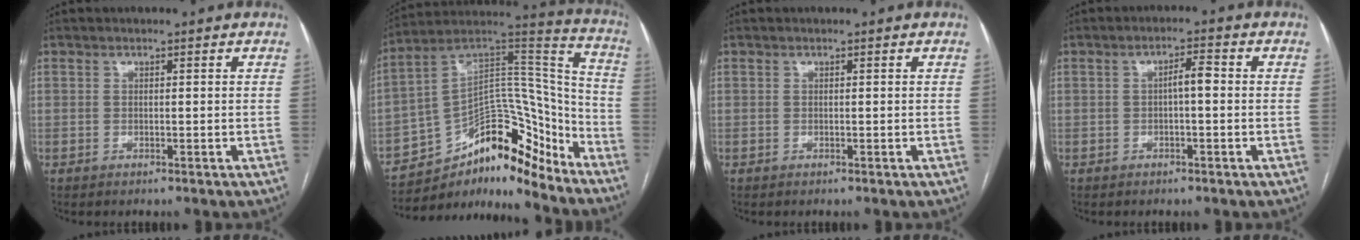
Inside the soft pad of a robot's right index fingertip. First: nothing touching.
{"total": 18.7, "force": [-14.1, 7.4, 9.8], "torque": [-0.144, 0.080, -0.227]}
{"total": 0.0}
{"total": 2.6, "force": [-0.1, 0.6, 2.5], "torque": [-0.040, 0.007, -0.003]}